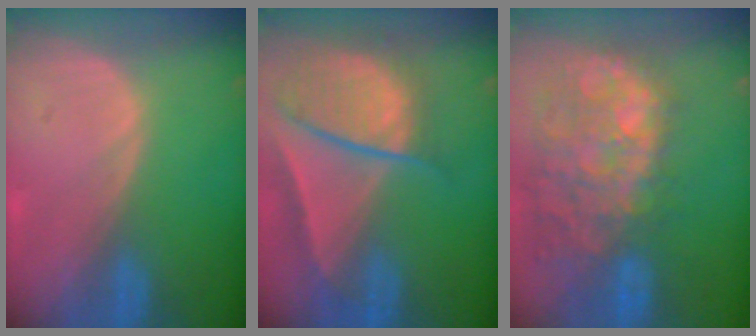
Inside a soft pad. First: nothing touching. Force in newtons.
{"total": 10.1, "press": 8.3, "slide": 5.7}
{"total": 13.5, "press": 11.6, "slide": 6.8}